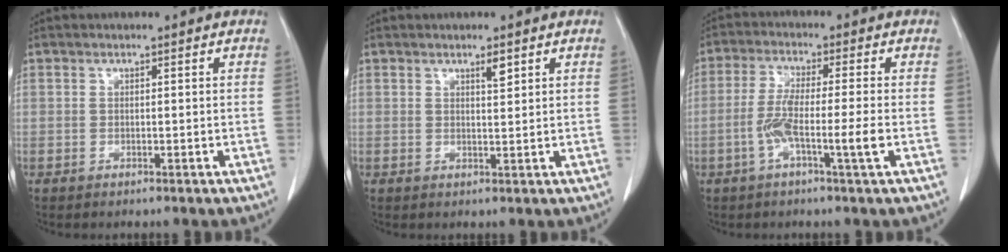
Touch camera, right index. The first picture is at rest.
{"total": 1.6, "force": [1.1, 0.2, 1.2], "torque": [-0.023, -0.004, 0.019]}
{"total": 7.1, "force": [-2.2, -0.4, 6.7], "torque": [-0.130, -0.004, -0.044]}